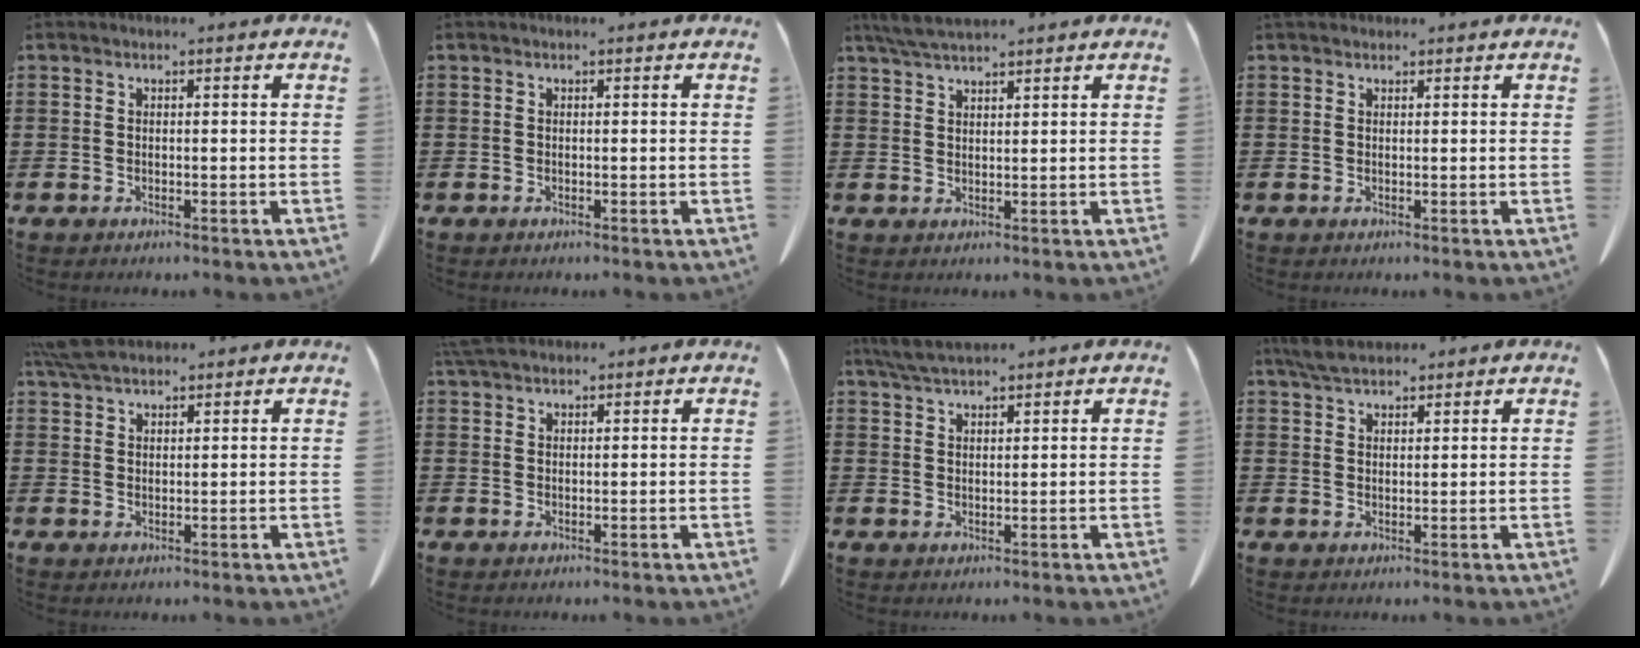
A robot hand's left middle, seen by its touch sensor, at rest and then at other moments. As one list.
[{"total": 0.0}, {"total": 3.7, "force": [3.2, 0.5, 1.7], "torque": [-0.042, -0.002, 0.060]}, {"total": 0.8, "force": [0.7, 0.3, 0.2], "torque": [-0.006, 0.001, 0.015]}, {"total": 4.8, "force": [4.1, 1.2, 2.3], "torque": [-0.055, -0.002, 0.079]}, {"total": 3.1, "force": [2.7, 0.7, 1.3], "torque": [-0.032, 0.002, 0.053]}, {"total": 3.7, "force": [3.3, 0.6, 1.6], "torque": [-0.040, -0.003, 0.063]}, {"total": 3.8, "force": [3.3, 1.0, 1.5], "torque": [-0.038, 0.000, 0.063]}]